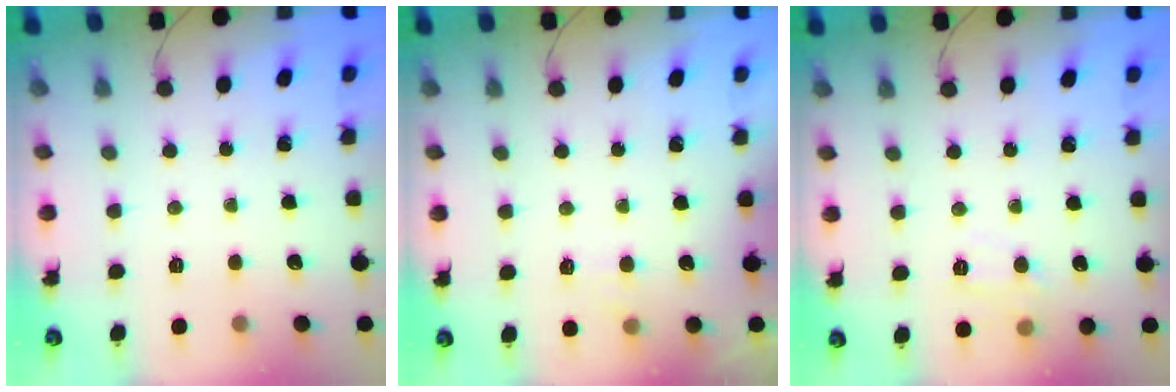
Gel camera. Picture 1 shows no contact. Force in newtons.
{"total": 6.1, "press": 6.0, "slide": 1.0}
{"total": 7.6, "press": 7.4, "slide": 1.7}